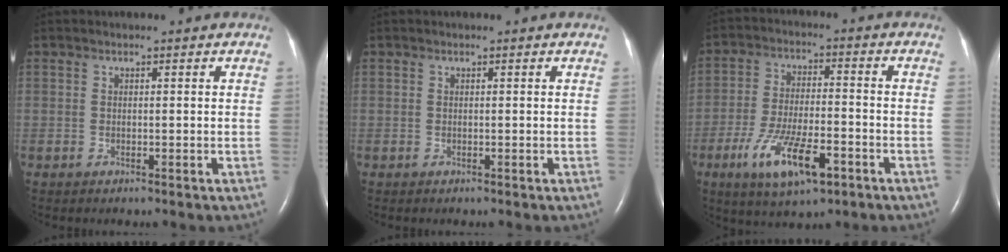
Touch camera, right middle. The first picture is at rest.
{"total": 0.0}
{"total": 11.5, "force": [-5.7, 3.3, 9.5], "torque": [-0.186, -0.012, -0.094]}